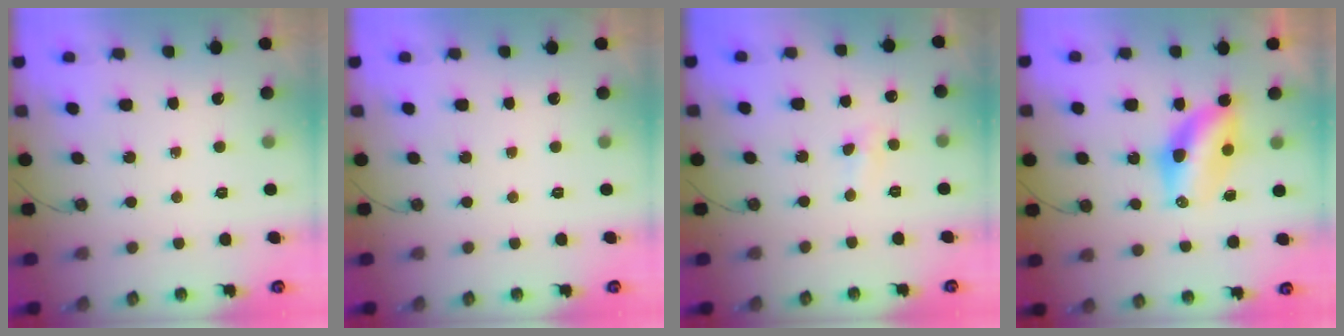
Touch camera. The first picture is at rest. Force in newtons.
{"total": 0.0}
{"total": 2.9, "press": 2.9, "slide": 0.4}
{"total": 7.3, "press": 7.3, "slide": 0.5}